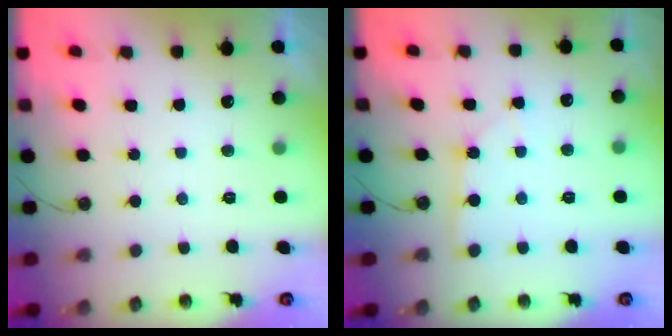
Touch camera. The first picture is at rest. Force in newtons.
{"total": 2.5, "press": 2.5, "slide": 0.2}